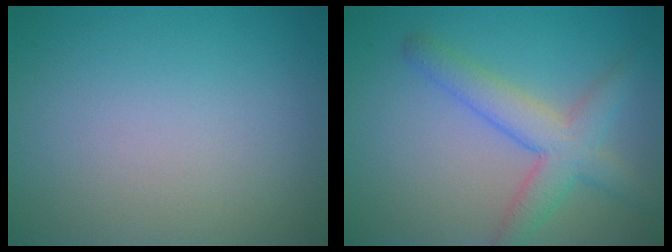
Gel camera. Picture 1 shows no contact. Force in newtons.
{"total": 4.5, "press": 4.5, "slide": 0.2}